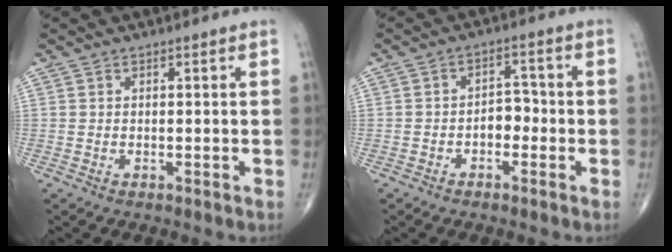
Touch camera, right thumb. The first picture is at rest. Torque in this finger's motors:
{"motor_torque": [0.69, 0.76, 0.36, -0.40, 0.03]}